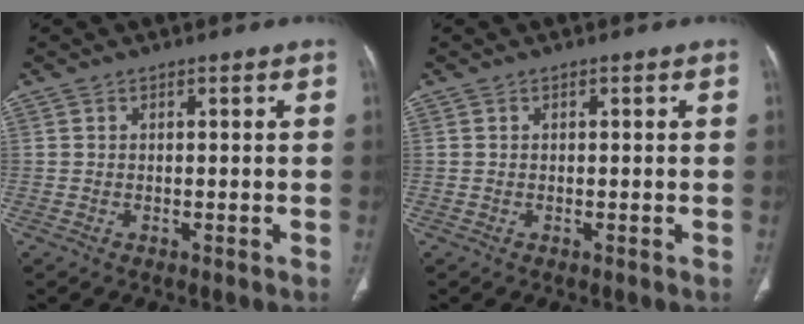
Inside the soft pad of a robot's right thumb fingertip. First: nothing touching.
{"total": 0.0}